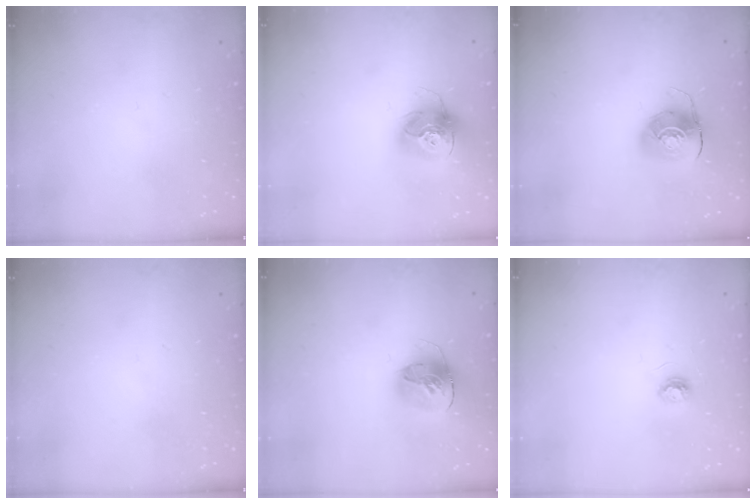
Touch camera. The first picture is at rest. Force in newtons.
{"total": 15.7, "press": 15.6, "slide": 1.6}
{"total": 9.1, "press": 9.1, "slide": 0.5}
{"total": 0.0}
{"total": 16.1, "press": 16.0, "slide": 1.7}
{"total": 3.7, "press": 3.7, "slide": 0.5}